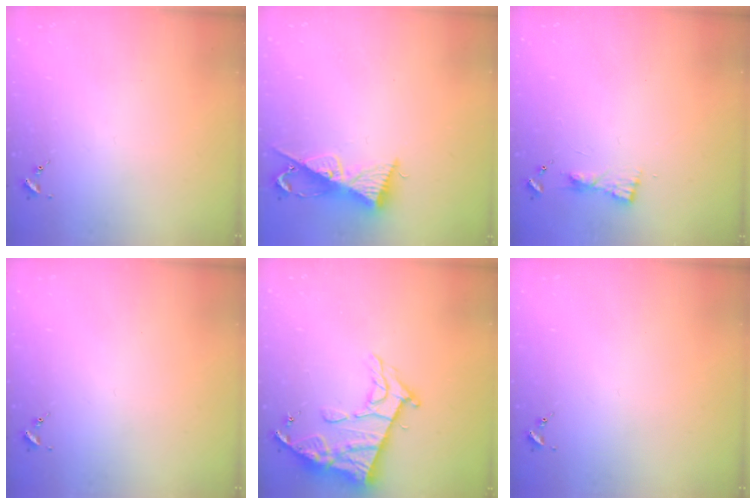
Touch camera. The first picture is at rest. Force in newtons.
{"total": 9.9, "press": 9.9, "slide": 0.4}
{"total": 4.5, "press": 4.5, "slide": 0.7}
{"total": 0.0}
{"total": 14.0, "press": 13.9, "slide": 1.1}
{"total": 0.0}